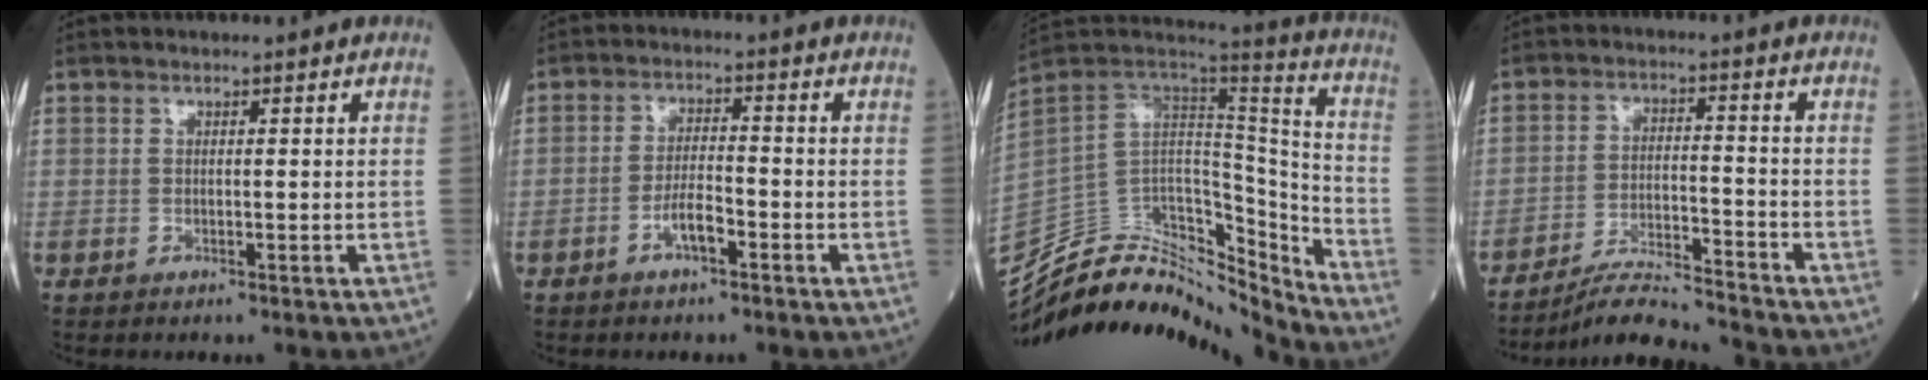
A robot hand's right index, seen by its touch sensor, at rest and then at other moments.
{"total": 3.6, "force": [-2.0, 0.9, 2.9], "torque": [-0.055, 0.006, -0.035]}
{"total": 25.5, "force": [-23.7, 6.2, 7.1], "torque": [-0.162, 0.034, -0.378]}
{"total": 8.6, "force": [-8.4, -0.9, 1.7], "torque": [-0.029, -0.005, -0.151]}